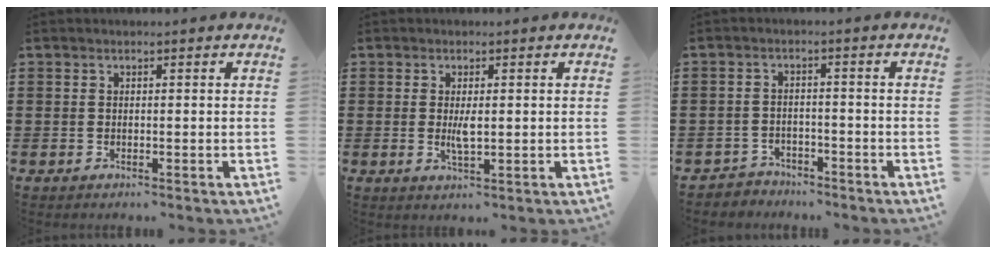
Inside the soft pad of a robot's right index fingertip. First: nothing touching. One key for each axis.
{"total": 2.8, "fx": 0.1, "fy": 0.8, "fz": 2.6, "tx": -0.050, "ty": -0.002, "tz": 0.001}
{"total": 3.0, "fx": -2.9, "fy": 0.9, "fz": -0.2, "tx": -0.007, "ty": 0.002, "tz": -0.062}